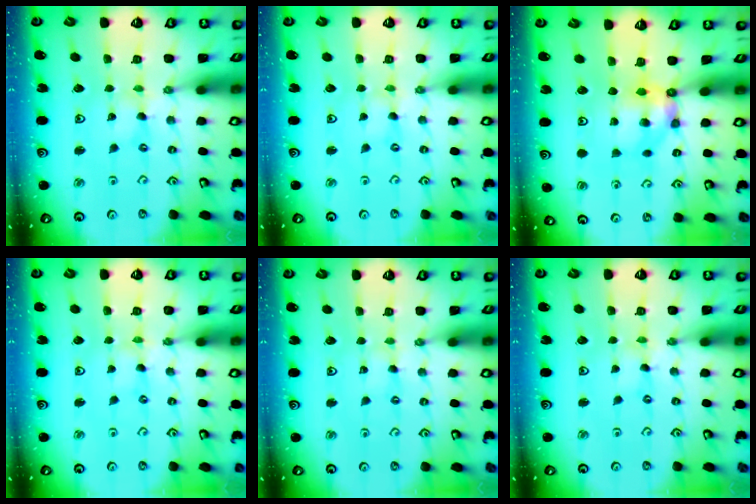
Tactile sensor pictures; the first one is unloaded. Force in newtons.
{"total": 0.0}
{"total": 6.1, "press": 6.1, "slide": 0.2}
{"total": 0.0}
{"total": 1.7, "press": 1.6, "slide": 0.4}
{"total": 0.0}